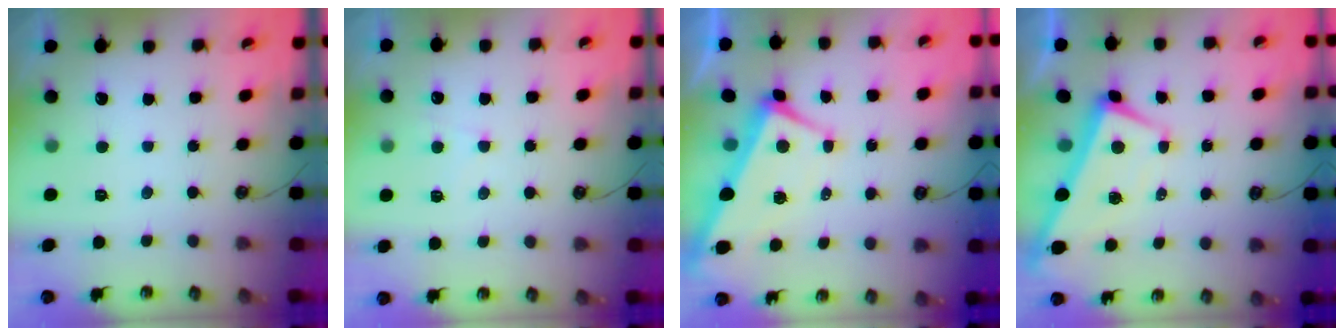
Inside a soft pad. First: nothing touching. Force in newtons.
{"total": 5.4, "press": 5.4, "slide": 0.5}
{"total": 1.7, "press": 1.5, "slide": 0.8}
{"total": 2.4, "press": 2.3, "slide": 0.7}